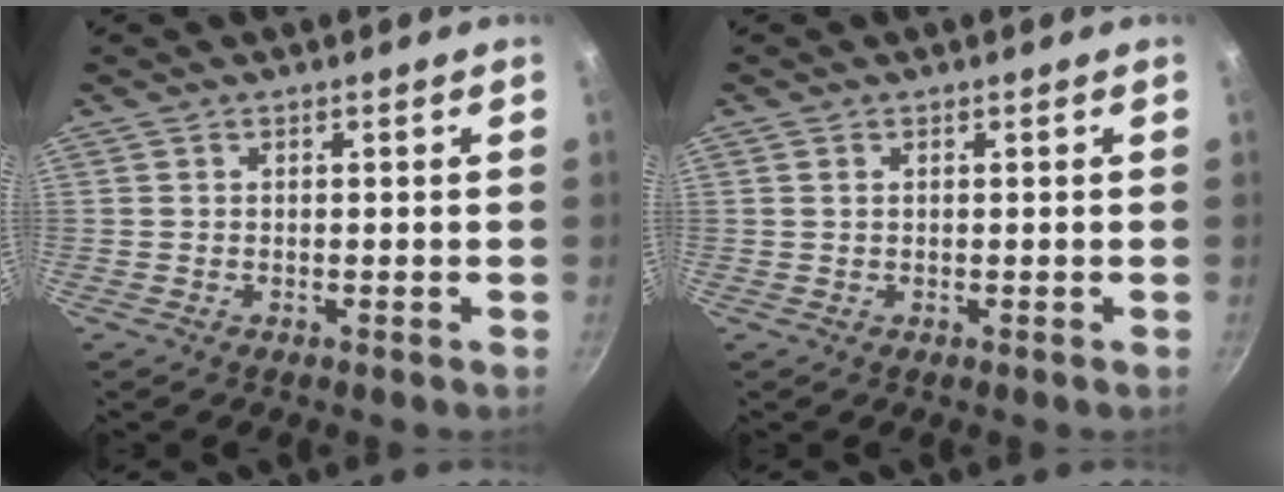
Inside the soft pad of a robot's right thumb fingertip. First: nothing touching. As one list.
[{"total": 0.6, "force": [0.3, 0.3, 0.4], "torque": [-0.009, 0.001, 0.006]}]